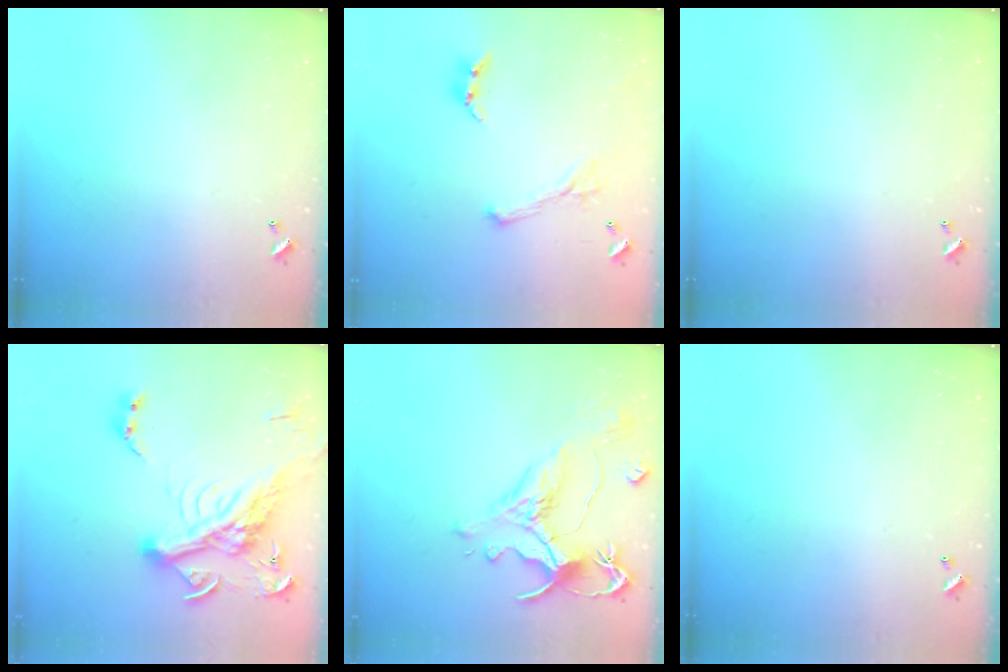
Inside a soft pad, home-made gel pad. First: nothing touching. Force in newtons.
{"total": 1.1, "press": 0.6, "slide": 0.9}
{"total": 0.0}
{"total": 14.9, "press": 14.6, "slide": 2.7}
{"total": 1.8, "press": 0.9, "slide": 1.5}
{"total": 0.0}